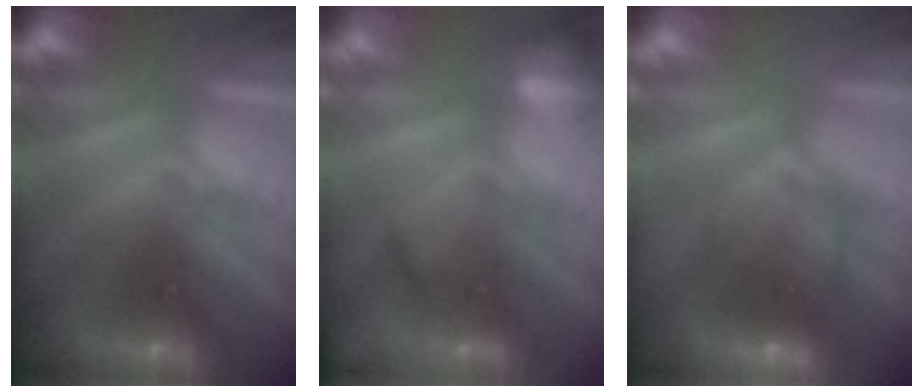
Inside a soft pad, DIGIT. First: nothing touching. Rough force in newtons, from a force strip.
{"total": 2.4}
{"total": 6.5}